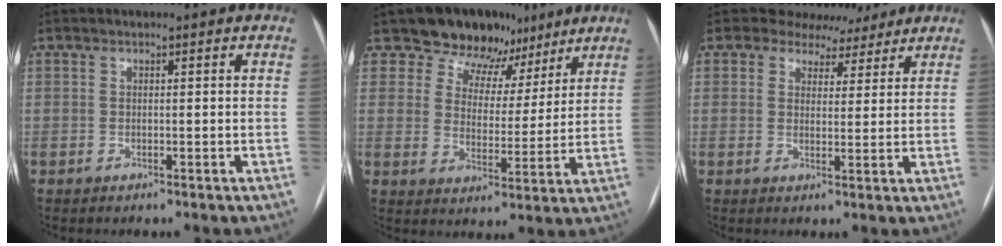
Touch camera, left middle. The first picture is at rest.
{"total": 11.1, "force": [8.5, 6.9, 2.0], "torque": [-0.020, 0.014, 0.115]}
{"total": 6.4, "force": [5.3, 3.5, 0.1], "torque": [0.007, 0.005, 0.063]}